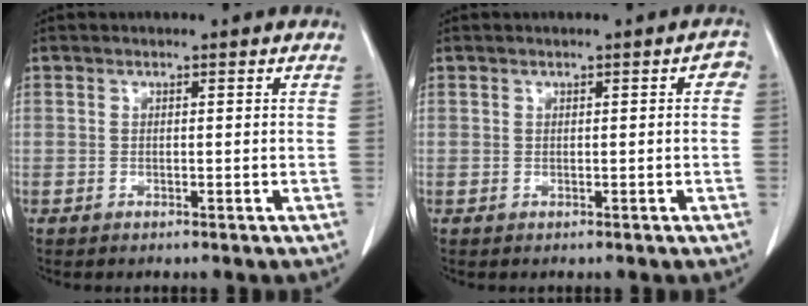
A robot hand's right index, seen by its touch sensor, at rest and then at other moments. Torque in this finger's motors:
{"motor_torque": [0.10, -0.08, 0.01, 0.00]}